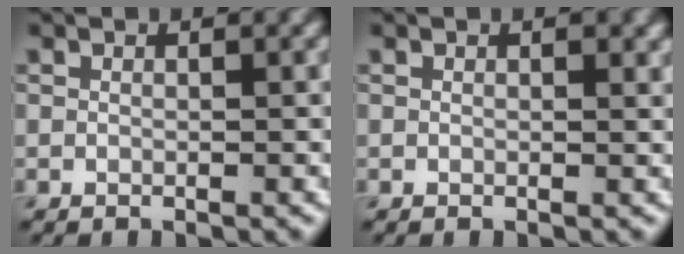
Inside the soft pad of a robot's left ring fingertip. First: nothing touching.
{"total": 0.9, "force": [0.4, 0.4, 0.7], "torque": [-0.008, -0.002, 0.007]}